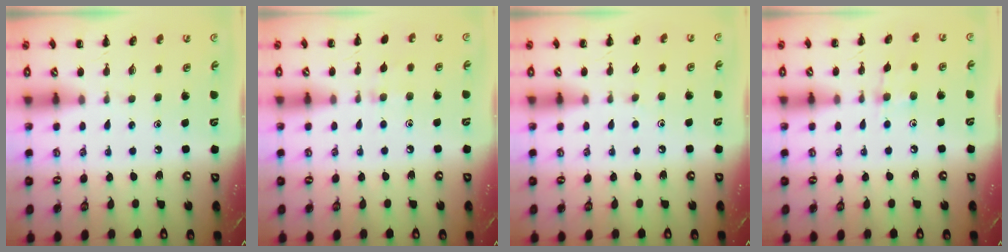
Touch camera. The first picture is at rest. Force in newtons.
{"total": 5.4, "press": 5.1, "slide": 1.6}
{"total": 2.9, "press": 2.7, "slide": 1.1}
{"total": 6.0, "press": 5.7, "slide": 1.8}